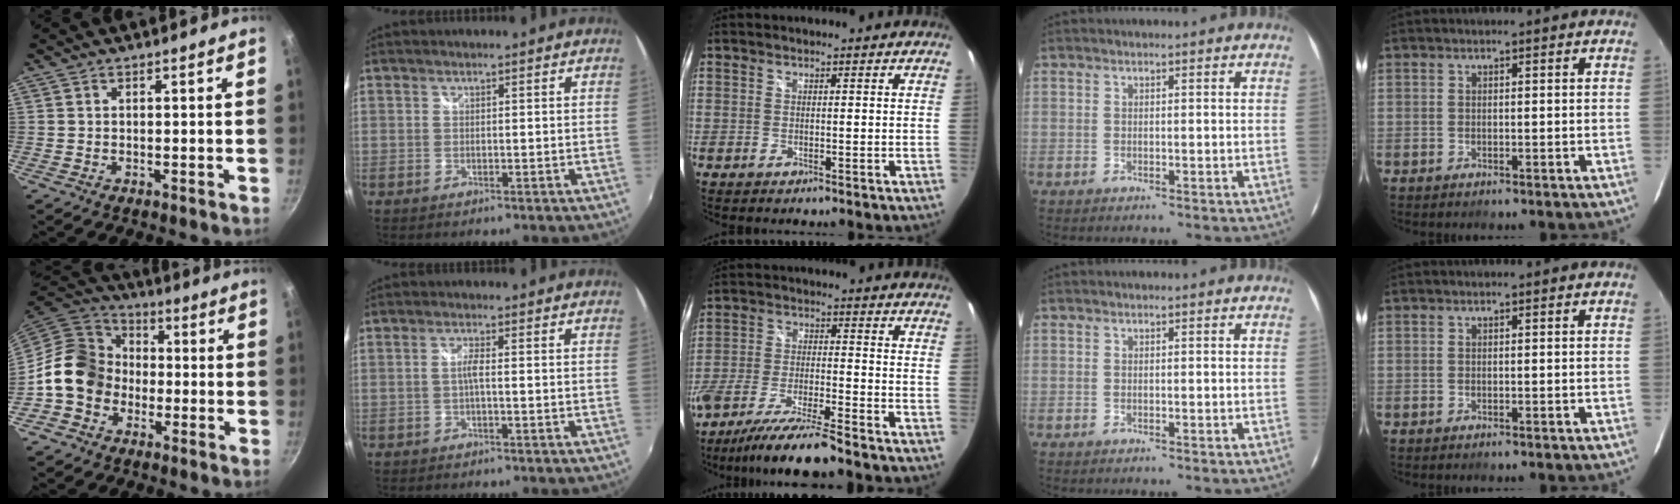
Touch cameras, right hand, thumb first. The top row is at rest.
{"thumb": {"total": 12.8, "force": [-2.7, 10.9, 6.2], "torque": [-0.067, 0.040, -0.067]}, "index": {"total": 1.6, "force": [-0.3, -0.2, 1.6], "torque": [-0.029, 0.000, -0.007]}, "middle": {"total": 11.9, "force": [-10.1, -0.2, 6.2], "torque": [-0.132, -0.025, -0.182]}}